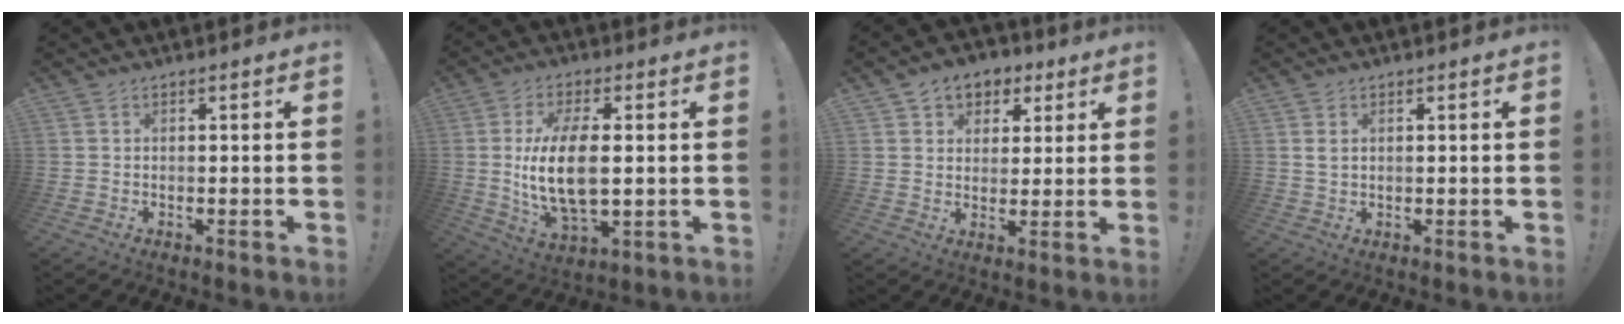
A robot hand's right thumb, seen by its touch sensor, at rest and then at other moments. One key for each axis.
{"total": 15.1, "fx": 0.4, "fy": 7.1, "fz": 13.2, "tx": -0.260, "ty": -0.010, "tz": 0.003}
{"total": 6.7, "fx": 2.6, "fy": 5.9, "fz": 1.8, "tx": -0.018, "ty": -0.010, "tz": 0.053}
{"total": 2.0, "fx": 0.9, "fy": 1.2, "fz": 1.4, "tx": -0.027, "ty": 0.003, "tz": 0.016}